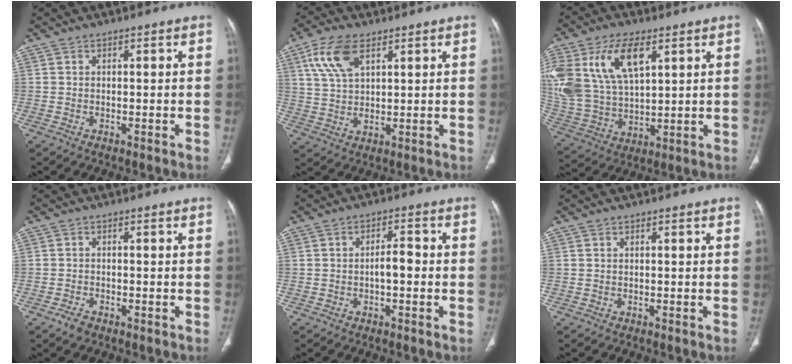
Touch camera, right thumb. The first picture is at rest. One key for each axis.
{"total": 9.3, "fx": 4.5, "fy": 4.8, "fz": 6.7, "tx": -0.133, "ty": -0.005, "tz": 0.091}
{"total": 21.1, "fx": 8.4, "fy": 11.6, "fz": 15.5, "tx": -0.331, "ty": -0.010, "tz": 0.167}
{"total": 2.3, "fx": -1.5, "fy": 1.3, "fz": 1.2, "tx": -0.025, "ty": 0.005, "tz": -0.023}
{"total": 3.7, "fx": -0.7, "fy": 1.7, "fz": 3.3, "tx": -0.050, "ty": 0.016, "tz": -0.015}
{"total": 0.0}